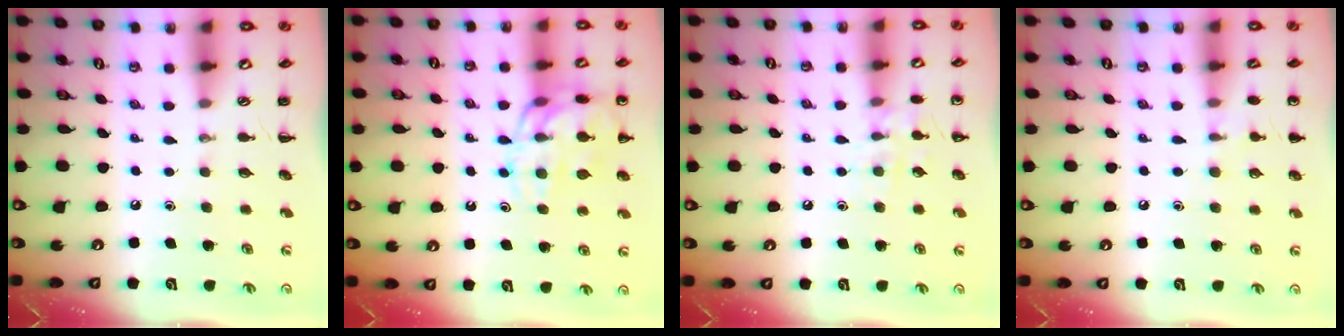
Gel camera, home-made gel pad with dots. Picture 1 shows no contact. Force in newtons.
{"total": 15.8, "press": 15.8, "slide": 1.1}
{"total": 7.3, "press": 7.2, "slide": 1.6}
{"total": 7.1, "press": 6.8, "slide": 2.1}